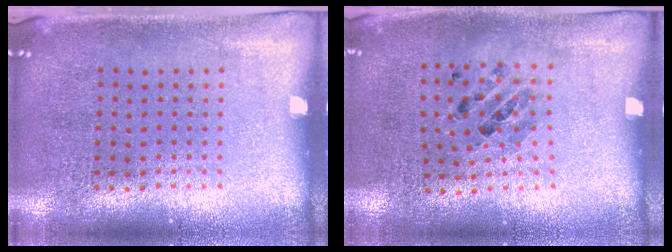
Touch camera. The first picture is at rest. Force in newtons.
{"total": 0.9, "press": 0.7, "slide": 0.5}